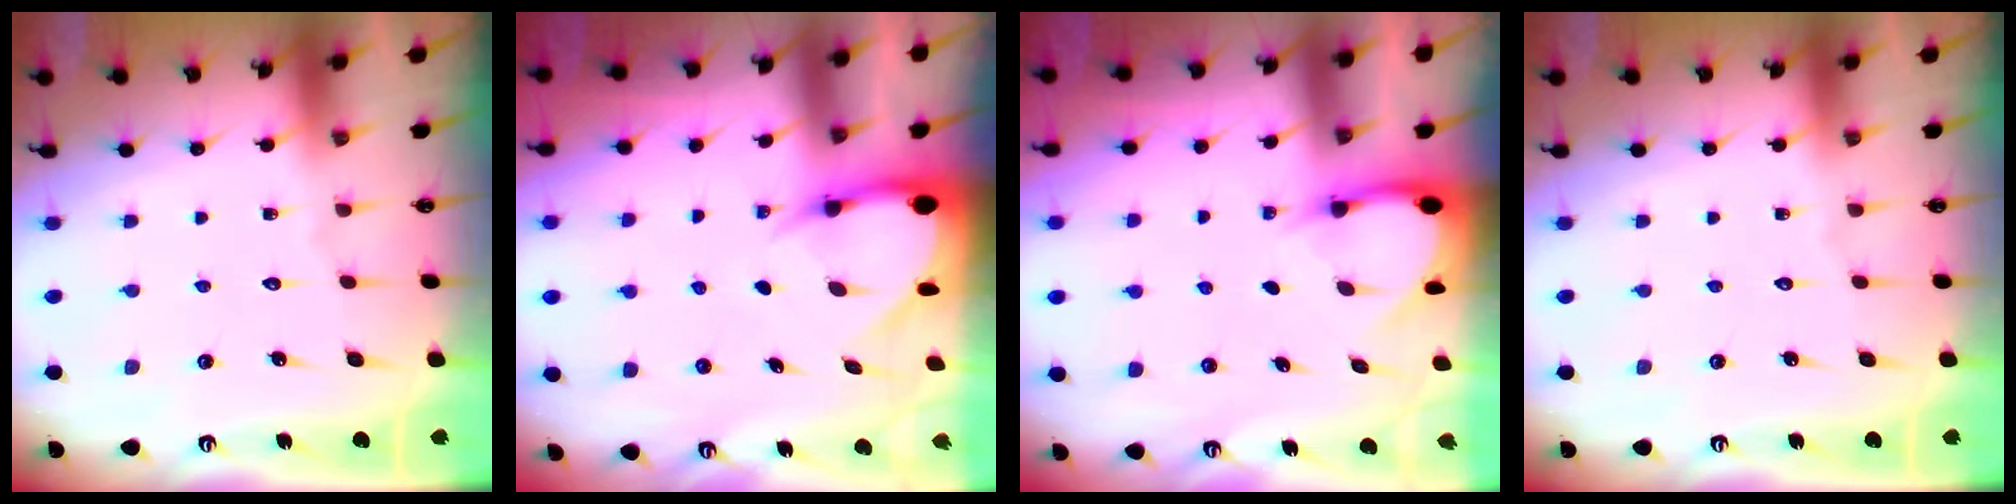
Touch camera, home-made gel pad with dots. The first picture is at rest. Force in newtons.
{"total": 4.5, "press": 4.5, "slide": 0.6}
{"total": 3.7, "press": 3.7, "slide": 0.2}
{"total": 0.0}